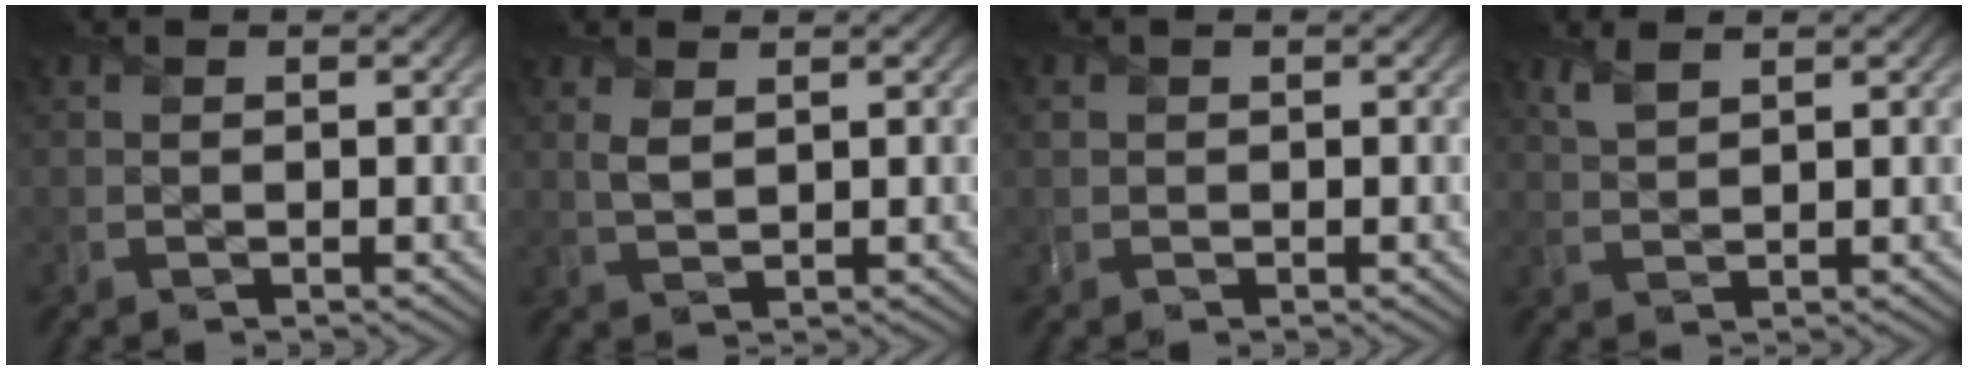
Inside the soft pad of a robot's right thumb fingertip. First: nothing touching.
{"total": 2.0, "force": [1.1, 0.8, 1.4], "torque": [-0.041, -0.001, 0.025]}
{"total": 0.6, "force": [0.3, 0.5, -0.1], "torque": [0.001, -0.001, 0.004]}
{"total": 2.1, "force": [1.6, 0.7, 1.1], "torque": [-0.031, 0.001, 0.037]}